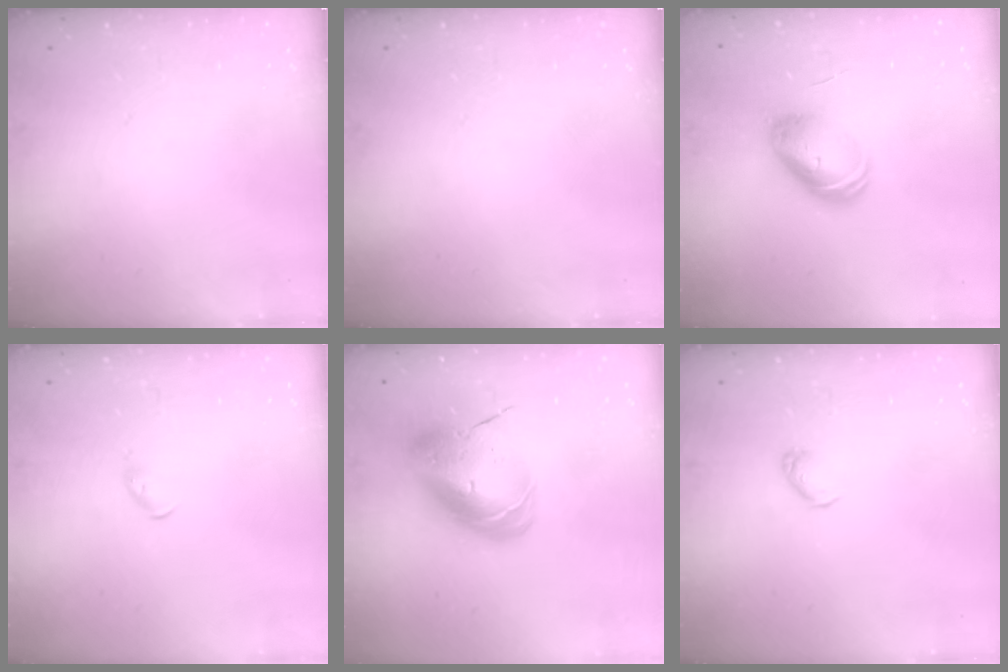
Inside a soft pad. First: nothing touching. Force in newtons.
{"total": 0.0}
{"total": 8.2, "press": 8.2, "slide": 0.4}
{"total": 3.2, "press": 3.1, "slide": 0.7}
{"total": 12.9, "press": 12.6, "slide": 2.5}
{"total": 3.7, "press": 3.7, "slide": 0.5}